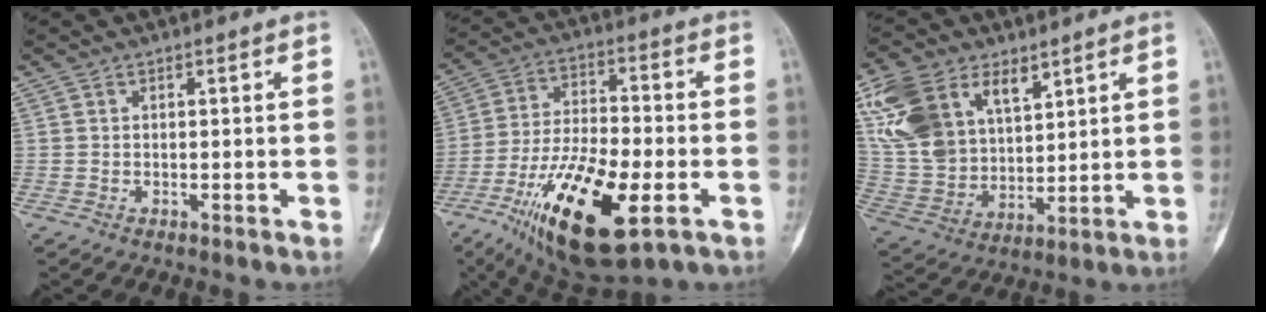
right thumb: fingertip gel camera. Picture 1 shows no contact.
{"total": 21.4, "force": [-8.6, 7.7, 18.0], "torque": [-0.347, 0.009, -0.142]}
{"total": 17.8, "force": [8.7, 11.1, 10.8], "torque": [-0.201, -0.023, 0.178]}